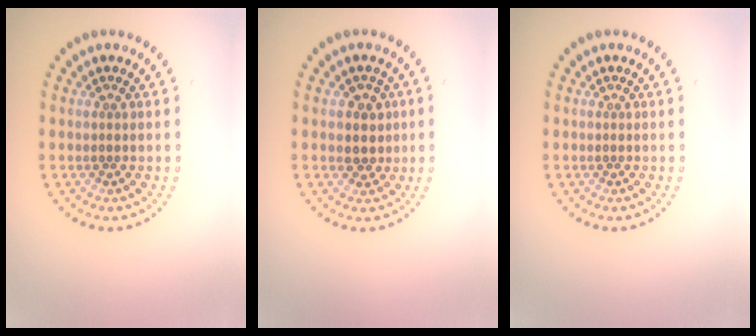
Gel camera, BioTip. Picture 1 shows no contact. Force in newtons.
{"total": 2.3, "press": 2.1, "slide": 1.0}
{"total": 0.0}